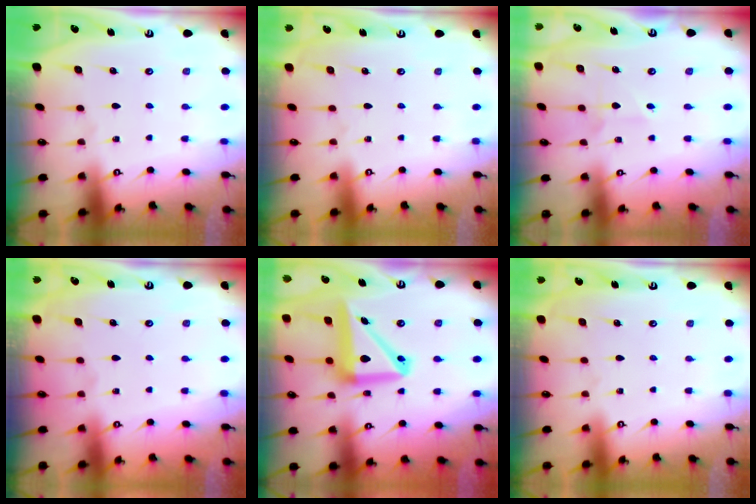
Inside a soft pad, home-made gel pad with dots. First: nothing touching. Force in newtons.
{"total": 0.0}
{"total": 4.4, "press": 4.3, "slide": 1.0}
{"total": 0.0}
{"total": 15.4, "press": 15.3, "slide": 2.3}
{"total": 0.0}